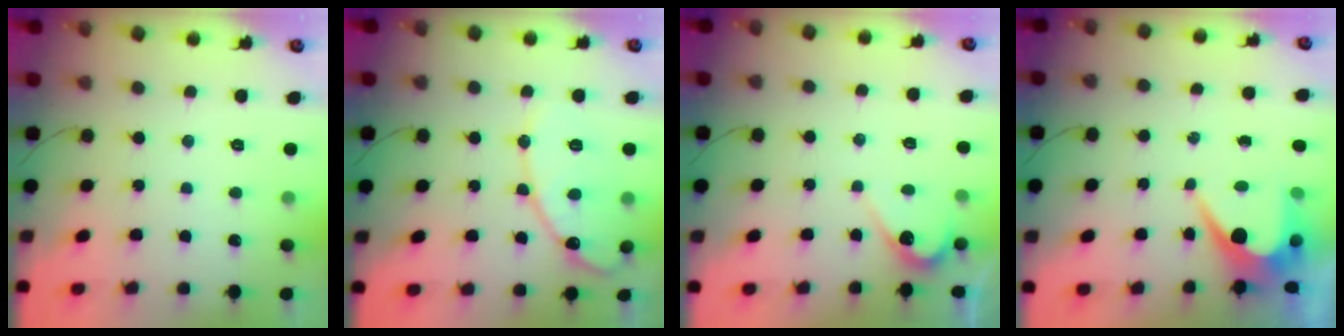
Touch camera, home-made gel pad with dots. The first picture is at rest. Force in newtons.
{"total": 13.9, "press": 13.9, "slide": 0.9}
{"total": 3.8, "press": 3.8, "slide": 0.3}
{"total": 6.4, "press": 6.4, "slide": 0.2}